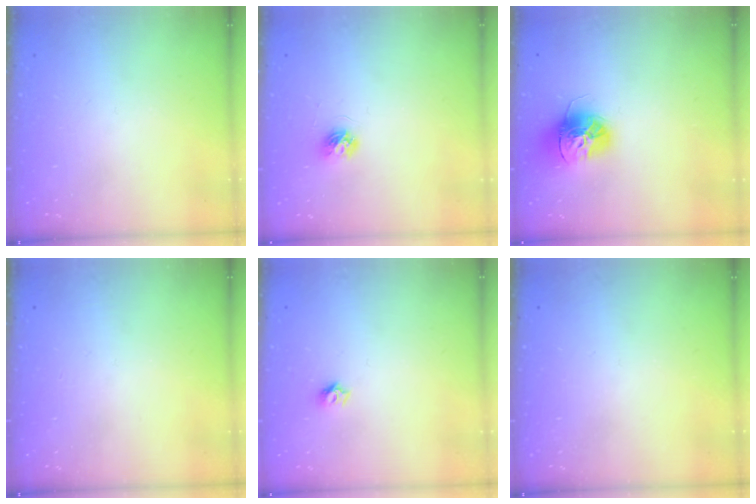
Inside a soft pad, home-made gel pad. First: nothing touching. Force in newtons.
{"total": 4.6, "press": 4.6, "slide": 0.5}
{"total": 14.9, "press": 14.8, "slide": 1.3}
{"total": 0.0}
{"total": 5.5, "press": 5.5, "slide": 0.5}
{"total": 0.0}